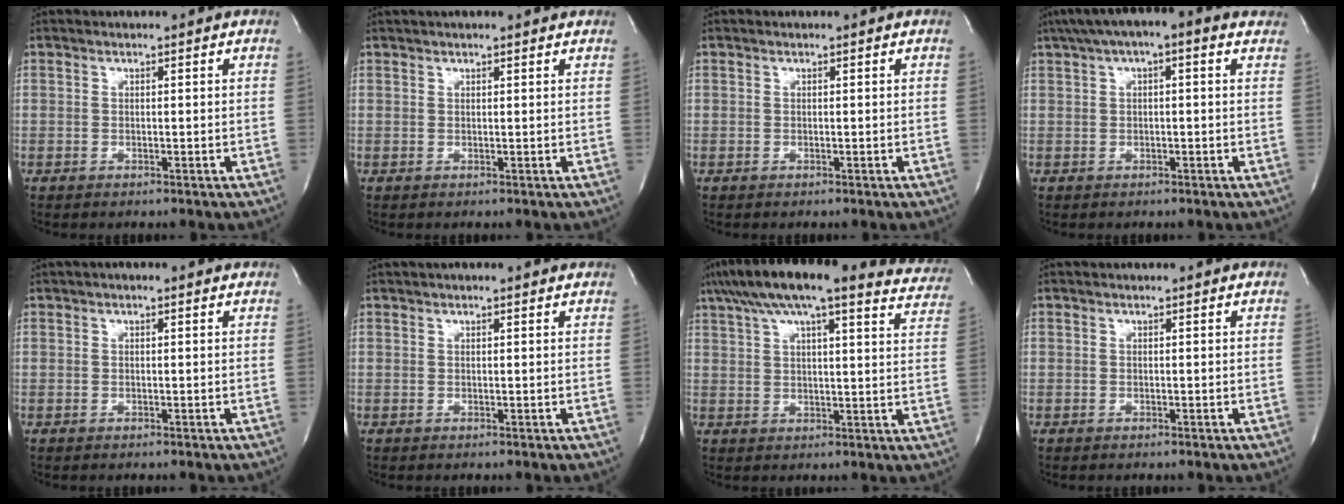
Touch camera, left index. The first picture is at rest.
{"total": 5.3, "force": [4.7, 0.7, 2.2], "torque": [-0.032, 0.032, 0.057]}
{"total": 0.0}
{"total": 9.0, "force": [5.6, 2.4, 6.6], "torque": [-0.106, 0.050, 0.074]}
{"total": 0.9, "force": [0.5, 0.3, 0.6], "torque": [-0.016, 0.012, 0.006]}
{"total": 2.8, "force": [2.4, 0.4, 1.4], "torque": [-0.021, 0.029, 0.031]}
{"total": 26.0, "force": [21.8, 5.4, 13.1], "torque": [-0.211, 0.010, 0.264]}
{"total": 0.0}